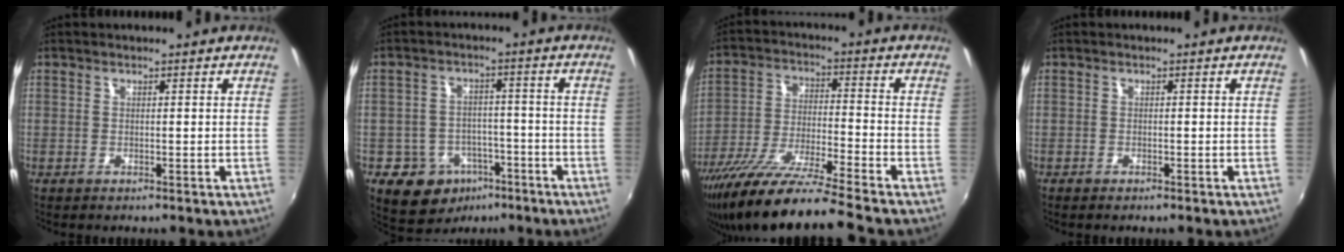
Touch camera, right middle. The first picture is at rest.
{"total": 9.6, "force": [-5.5, 7.2, 2.9], "torque": [-0.066, 0.020, -0.064]}
{"total": 17.0, "force": [-14.4, -0.6, 9.1], "torque": [-0.179, -0.039, -0.260]}
{"total": 0.6, "force": [-0.6, 0.2, 0.2], "torque": [-0.006, -0.003, -0.012]}